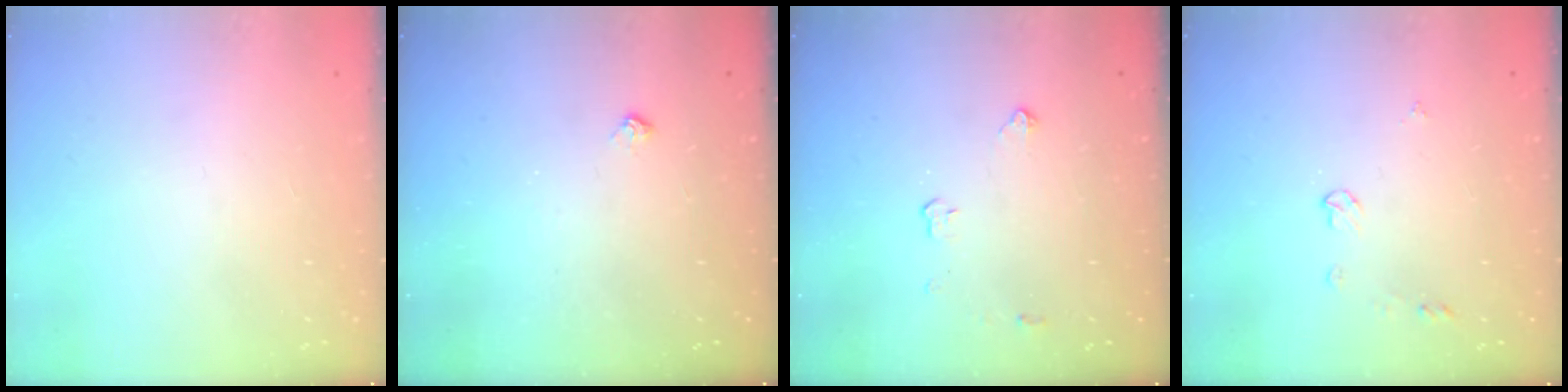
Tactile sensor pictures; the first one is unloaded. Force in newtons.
{"total": 5.7, "press": 5.6, "slide": 0.8}
{"total": 3.6, "press": 3.5, "slide": 0.5}
{"total": 3.8, "press": 3.8, "slide": 0.6}